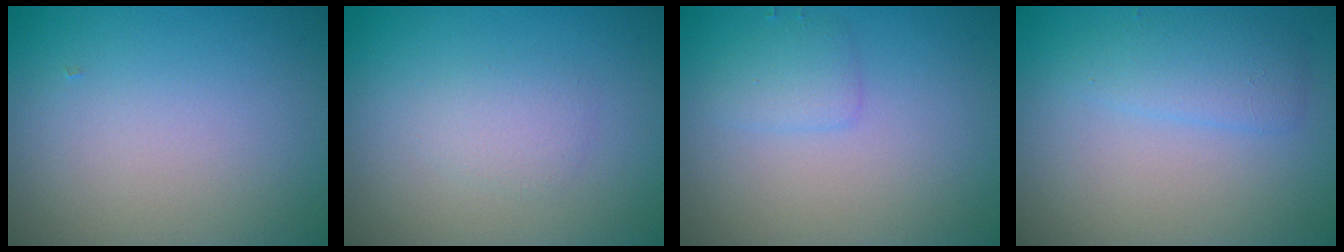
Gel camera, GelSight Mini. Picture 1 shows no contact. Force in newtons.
{"total": 1.5, "press": 1.5, "slide": 0.0}
{"total": 1.5, "press": 1.5, "slide": 0.2}
{"total": 2.4, "press": 2.4, "slide": 0.1}